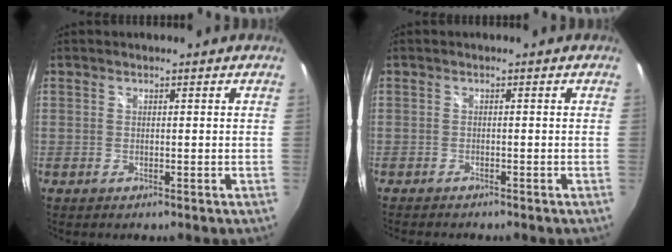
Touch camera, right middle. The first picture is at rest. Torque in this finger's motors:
{"motor_torque": [1.08, -1.06, 0.09, 0.06]}